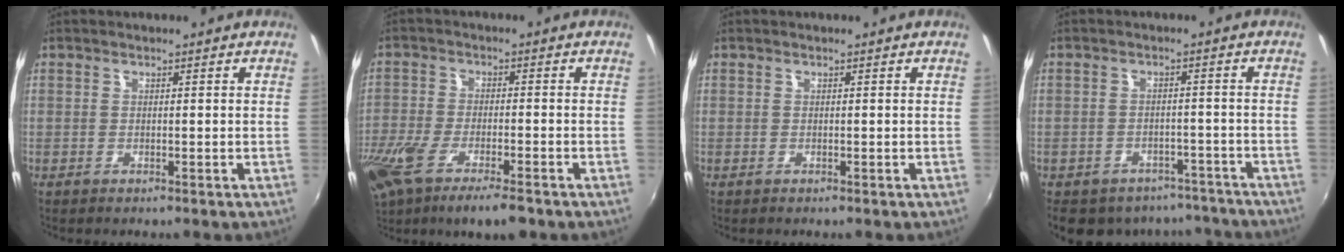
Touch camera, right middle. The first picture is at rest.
{"total": 14.5, "force": [-9.3, 4.3, 10.3], "torque": [-0.229, -0.059, -0.168]}
{"total": 0.0}
{"total": 13.9, "force": [-10.7, 7.6, 4.6], "torque": [-0.106, 0.012, -0.121]}